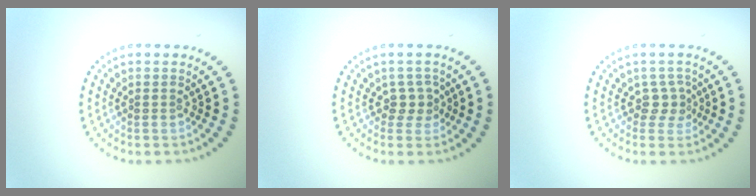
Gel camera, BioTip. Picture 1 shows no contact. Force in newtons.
{"total": 1.8, "press": 1.3, "slide": 1.2}
{"total": 1.8, "press": 1.2, "slide": 1.3}